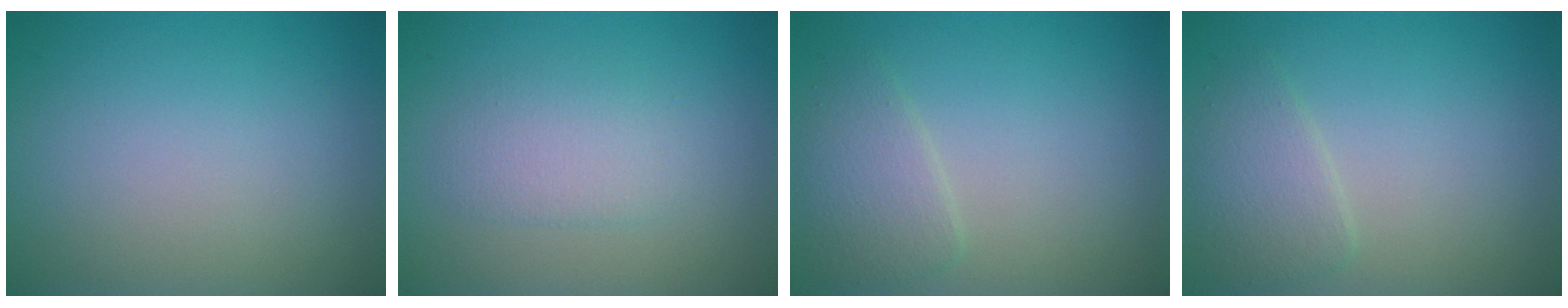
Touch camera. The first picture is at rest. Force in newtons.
{"total": 2.3, "press": 2.2, "slide": 0.1}
{"total": 2.4, "press": 2.4, "slide": 0.0}
{"total": 2.4, "press": 2.4, "slide": 0.0}